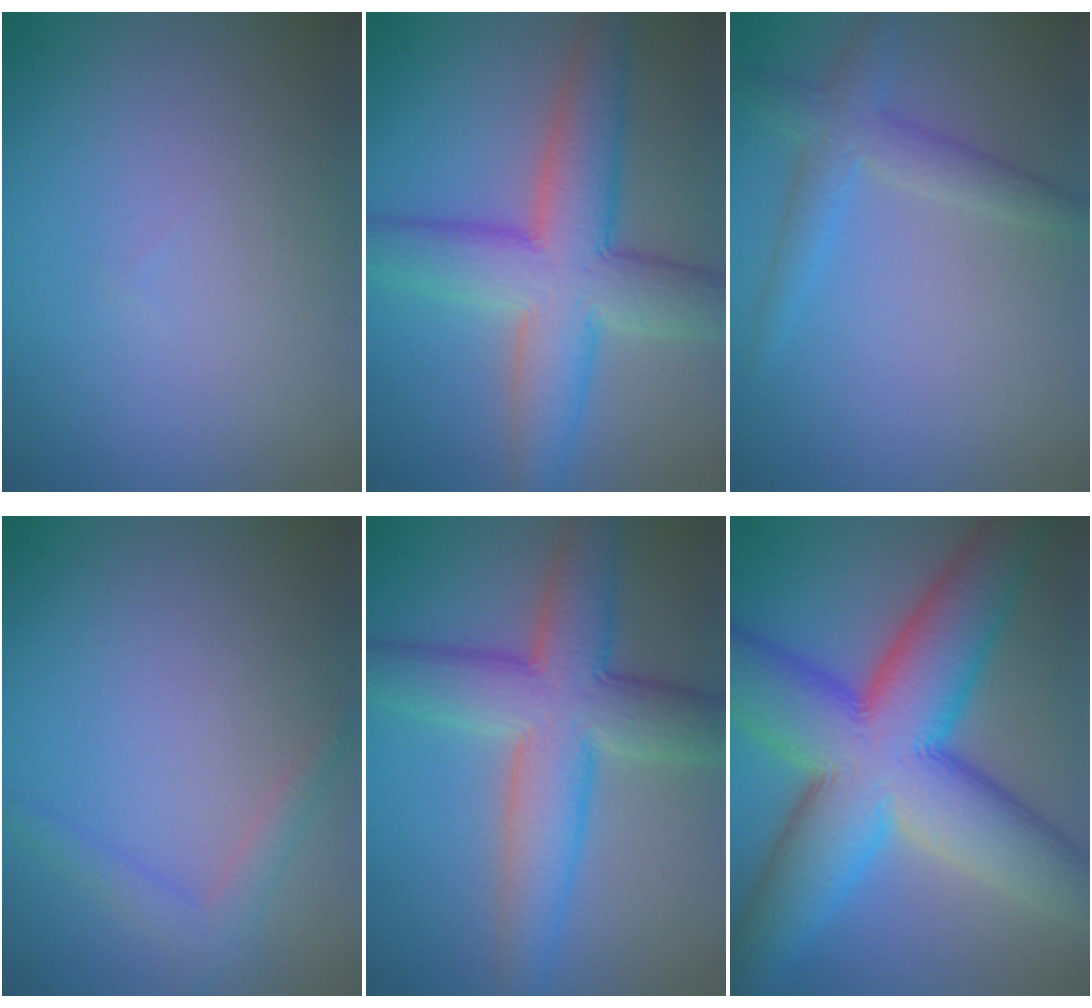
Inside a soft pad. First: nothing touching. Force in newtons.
{"total": 8.4, "press": 8.4, "slide": 0.4}
{"total": 2.8, "press": 2.8, "slide": 0.0}
{"total": 1.9, "press": 1.9, "slide": 0.2}
{"total": 8.5, "press": 8.5, "slide": 0.2}
{"total": 15.4, "press": 15.4, "slide": 0.1}